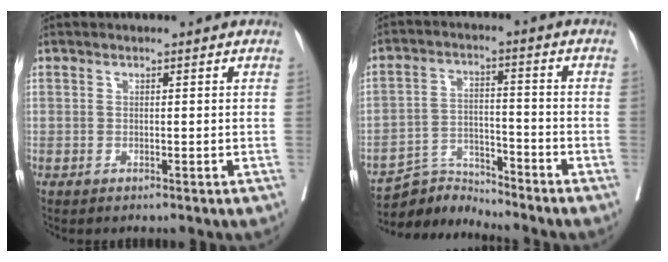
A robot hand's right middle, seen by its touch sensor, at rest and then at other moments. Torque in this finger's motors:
{"motor_torque": [-0.05, 0.06, -0.10, -0.04]}